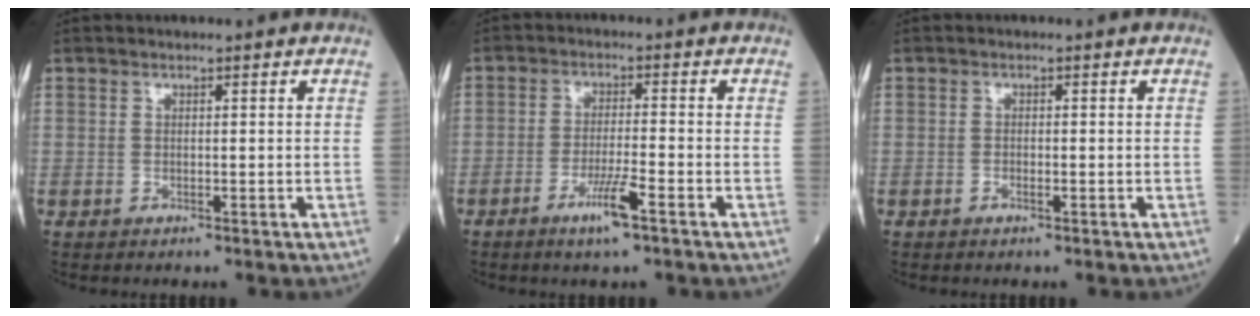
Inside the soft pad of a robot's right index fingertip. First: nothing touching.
{"total": 5.1, "force": [-2.9, 0.0, 4.2], "torque": [-0.081, -0.007, -0.056]}
{"total": 0.8, "force": [-0.4, 0.1, 0.7], "torque": [-0.014, 0.001, -0.007]}